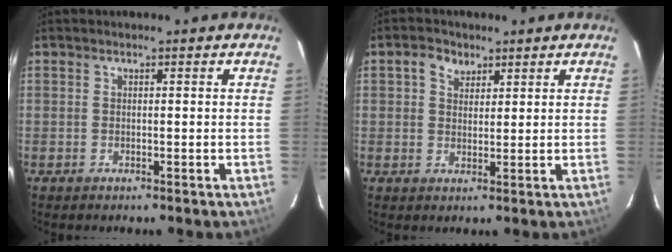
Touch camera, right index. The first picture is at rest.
{"total": 3.5, "force": [1.8, 2.7, 1.3], "torque": [-0.019, 0.014, 0.032]}